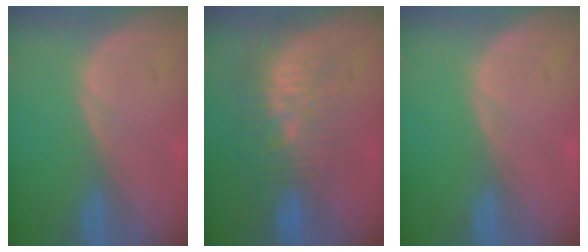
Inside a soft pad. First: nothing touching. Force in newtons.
{"total": 9.6, "press": 8.9, "slide": 3.6}
{"total": 0.0}